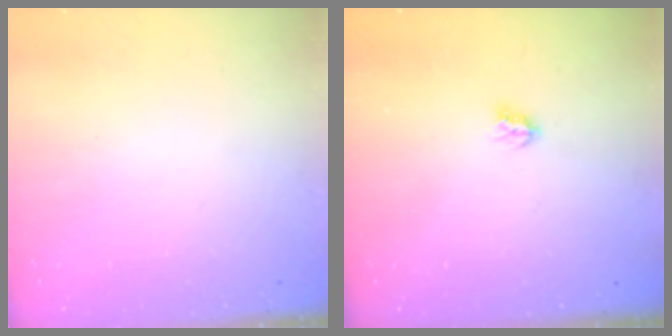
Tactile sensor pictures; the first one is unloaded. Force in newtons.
{"total": 3.9, "press": 3.8, "slide": 0.4}